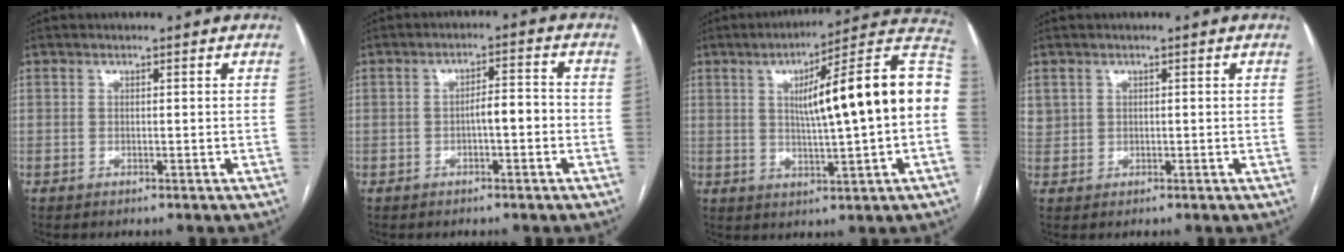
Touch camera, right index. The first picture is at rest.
{"total": 3.8, "force": [-1.0, 1.0, 3.5], "torque": [-0.054, 0.015, -0.013]}
{"total": 18.8, "force": [1.7, 1.2, 18.7], "torque": [-0.253, 0.037, 0.019]}
{"total": 2.0, "force": [1.0, 1.7, 0.3], "torque": [0.006, 0.010, 0.018]}